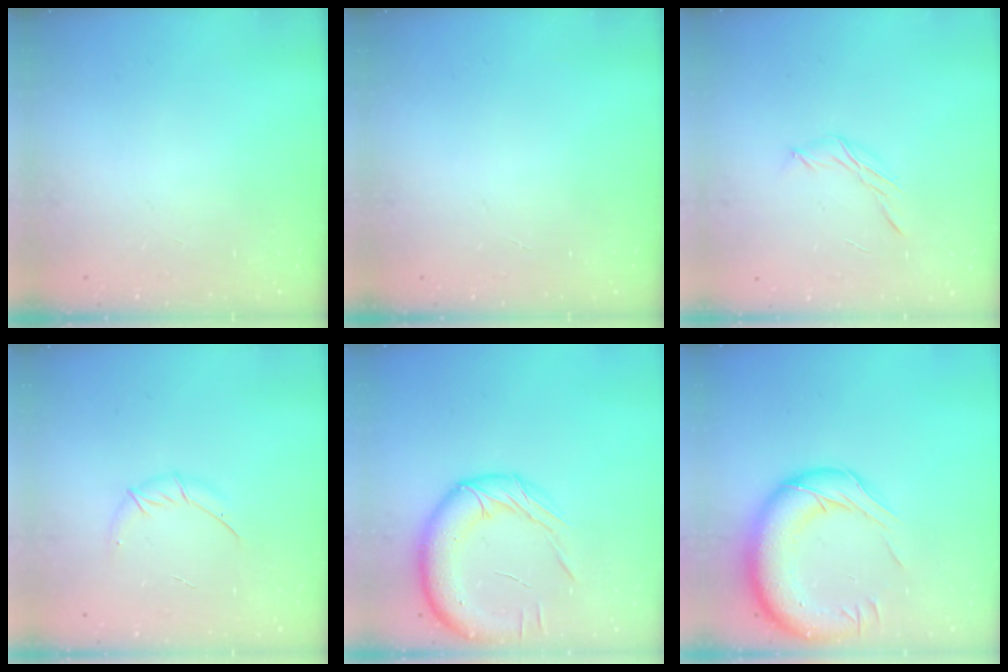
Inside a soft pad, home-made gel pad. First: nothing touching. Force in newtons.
{"total": 0.0}
{"total": 5.4, "press": 5.4, "slide": 0.8}
{"total": 5.7, "press": 5.6, "slide": 1.2}
{"total": 15.7, "press": 15.6, "slide": 1.7}
{"total": 17.0, "press": 16.5, "slide": 4.1}